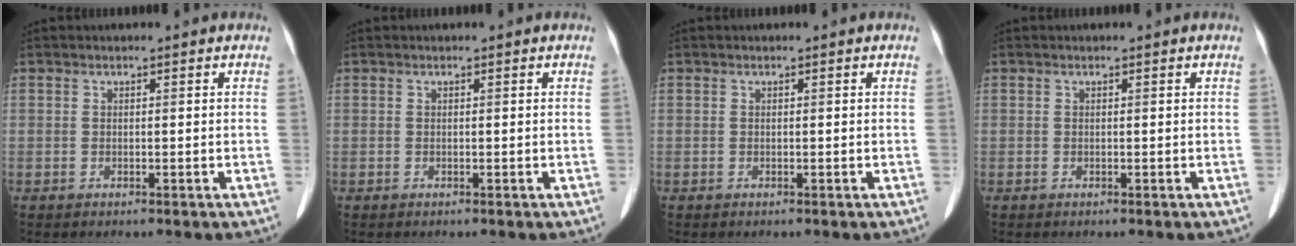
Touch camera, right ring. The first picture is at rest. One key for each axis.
{"total": 0.0}
{"total": 0.0}
{"total": 0.0}